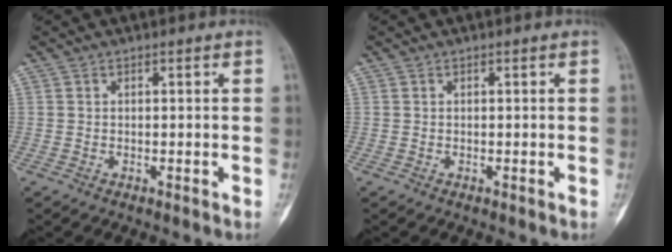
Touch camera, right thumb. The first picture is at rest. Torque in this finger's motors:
{"motor_torque": [0.19, 0.07, 0.05, -0.05, 0.03]}